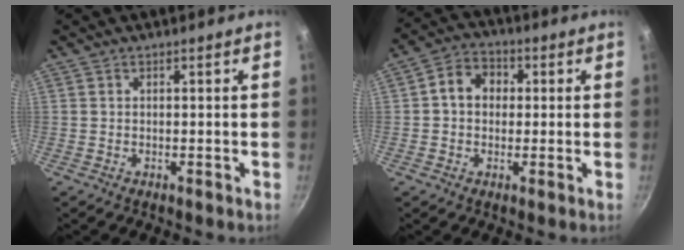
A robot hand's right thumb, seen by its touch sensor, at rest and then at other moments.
{"total": 6.9, "force": [0.8, 5.7, 3.9], "torque": [-0.038, 0.016, -0.002]}